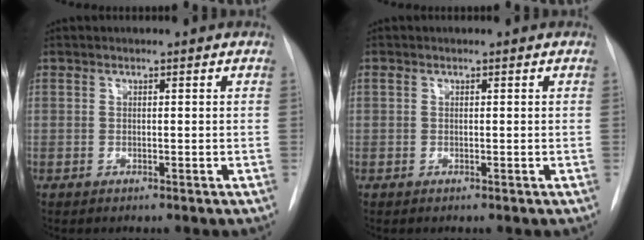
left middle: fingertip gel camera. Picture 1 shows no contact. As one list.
[{"total": 0.0}]